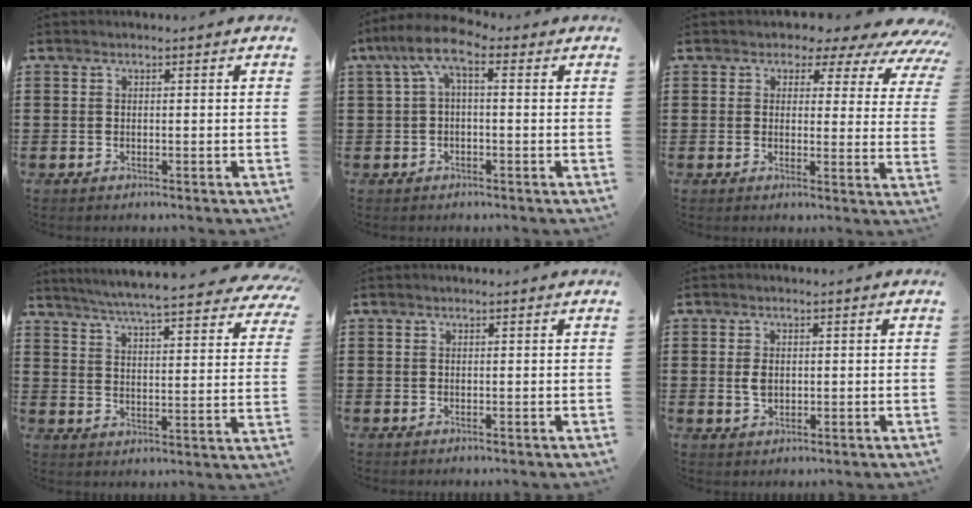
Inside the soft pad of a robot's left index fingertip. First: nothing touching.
{"total": 5.2, "force": [-0.1, 2.0, 4.8], "torque": [-0.108, -0.002, -0.010]}
{"total": 3.8, "force": [2.8, 2.2, 1.4], "torque": [-0.032, -0.017, 0.039]}
{"total": 6.2, "force": [5.7, -0.8, 2.2], "torque": [-0.067, -0.040, 0.096]}
{"total": 0.0}
{"total": 2.4, "force": [0.1, 1.5, 1.8], "torque": [-0.045, 0.002, 0.000]}